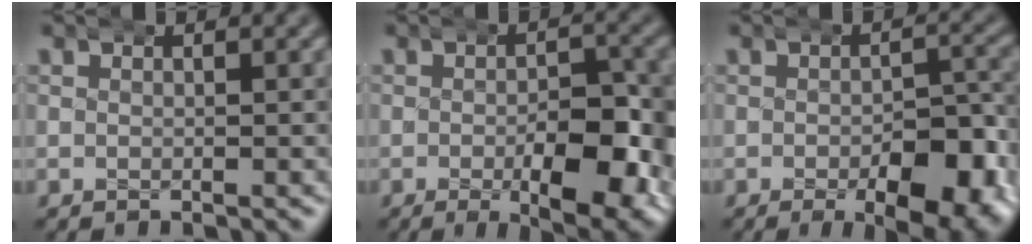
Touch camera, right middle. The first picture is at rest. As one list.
[{"total": 10.1, "force": [-2.6, 4.4, 8.7], "torque": [-0.114, -0.022, -0.027]}, {"total": 8.1, "force": [-3.0, 3.5, 6.7], "torque": [-0.084, -0.015, -0.039]}]